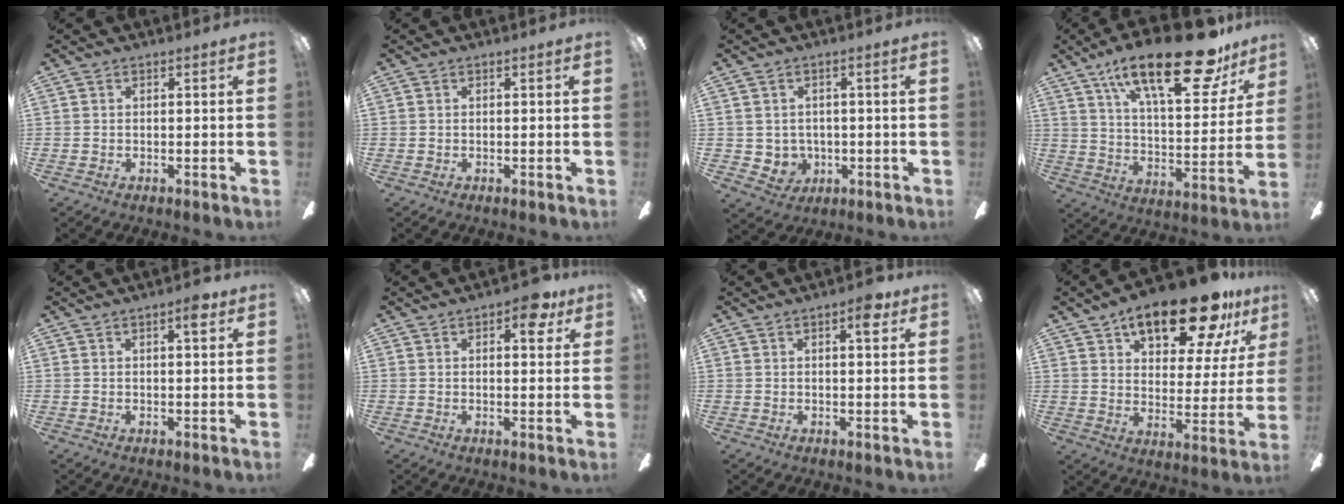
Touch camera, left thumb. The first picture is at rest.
{"total": 0.0}
{"total": 4.1, "force": [1.1, 3.9, 0.6], "torque": [-0.024, -0.008, 0.021]}
{"total": 26.5, "force": [17.2, 8.9, 18.1], "torque": [-0.275, -0.100, 0.277]}
{"total": 3.8, "force": [2.1, 0.8, 3.1], "torque": [-0.041, -0.005, 0.029]}
{"total": 6.9, "force": [3.5, 3.0, 5.1], "torque": [-0.050, -0.014, 0.050]}
{"total": 4.7, "force": [2.6, 1.4, 3.7], "torque": [-0.047, -0.007, 0.036]}
{"total": 19.7, "force": [13.0, 8.0, 12.5], "torque": [-0.177, -0.072, 0.210]}